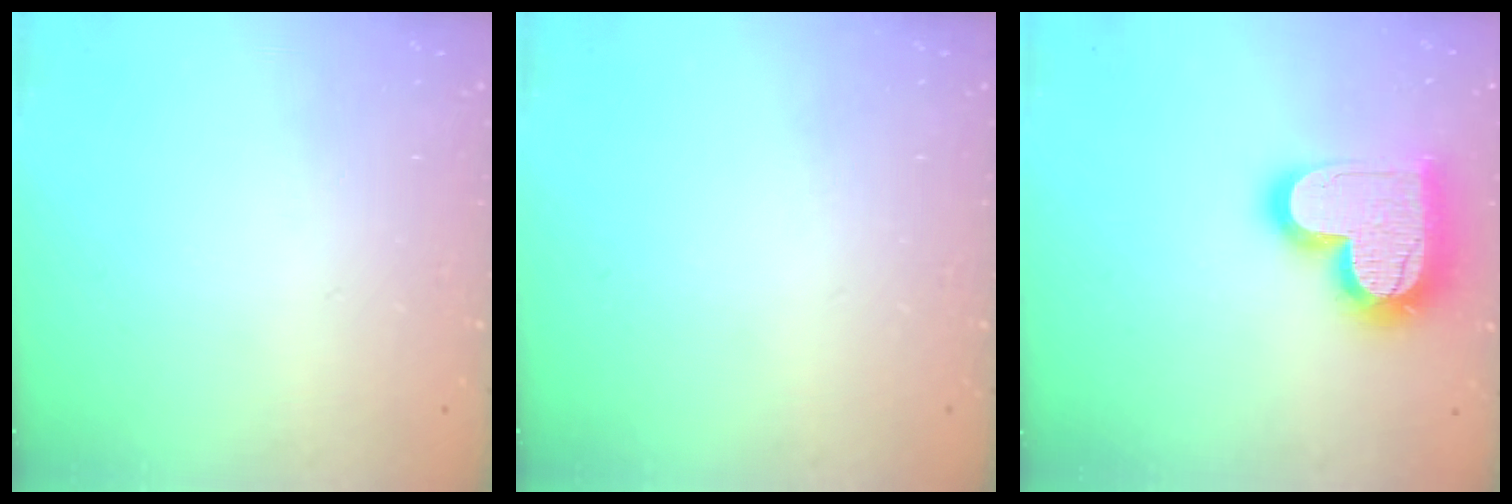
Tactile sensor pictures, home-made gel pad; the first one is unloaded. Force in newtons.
{"total": 0.0}
{"total": 20.0, "press": 19.9, "slide": 1.4}